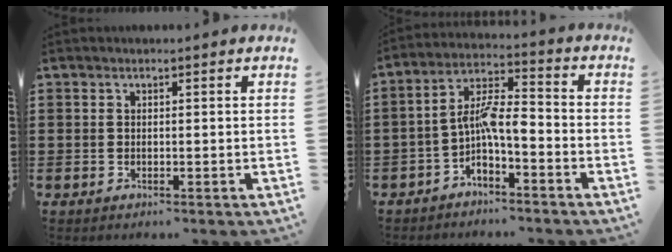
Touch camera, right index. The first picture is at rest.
{"total": 6.6, "force": [-2.4, 2.4, 5.7], "torque": [-0.119, 0.006, -0.049]}